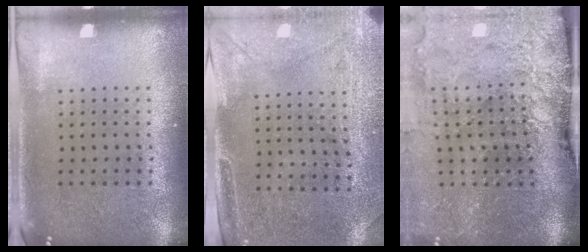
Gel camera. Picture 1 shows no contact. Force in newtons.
{"total": 3.0, "press": 2.4, "slide": 1.8}
{"total": 5.1, "press": 3.8, "slide": 3.3}